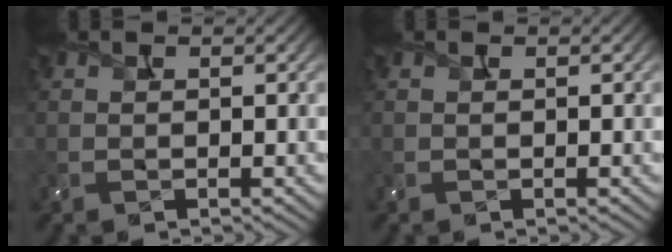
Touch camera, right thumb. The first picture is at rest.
{"total": 0.0}